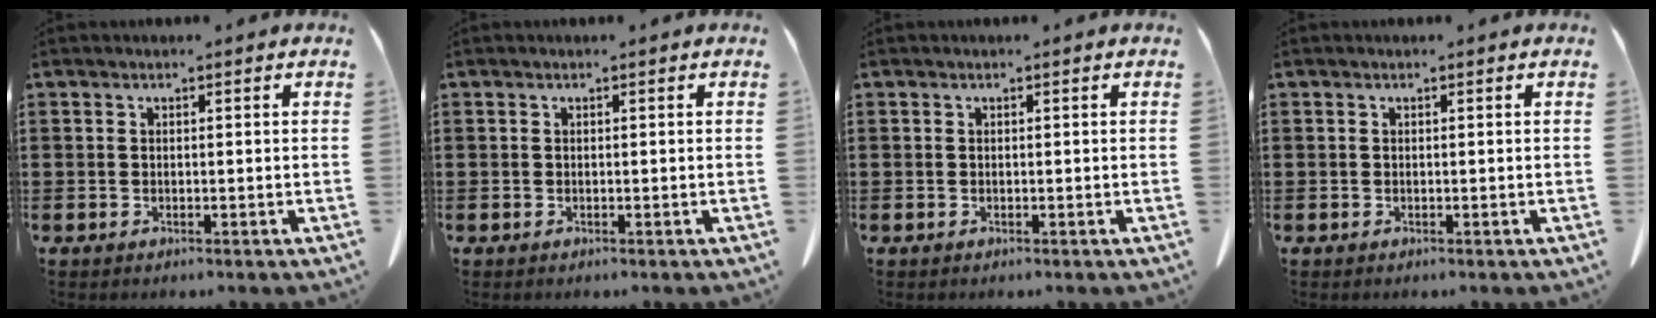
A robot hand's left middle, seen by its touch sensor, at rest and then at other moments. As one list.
[{"total": 0.0}, {"total": 0.0}, {"total": 0.0}]